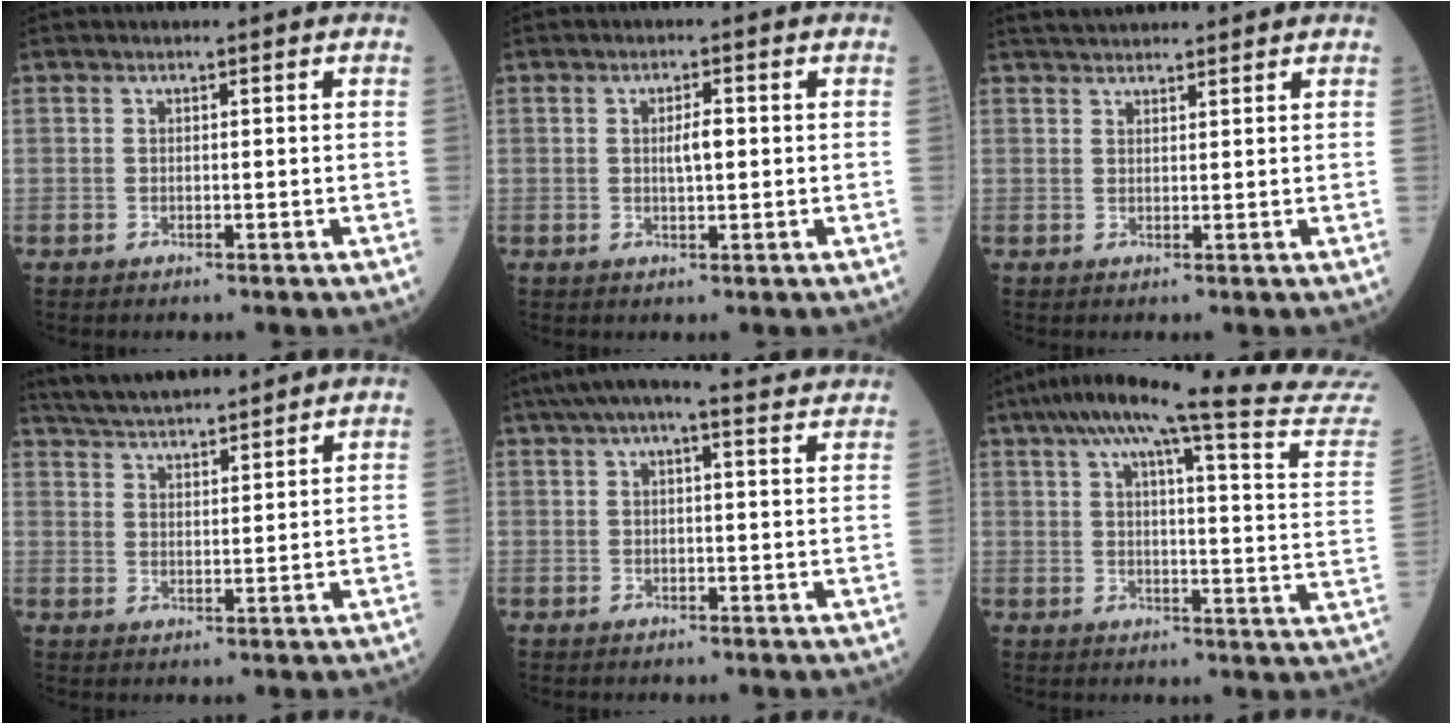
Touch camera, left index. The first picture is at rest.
{"total": 2.6, "force": [0.2, 0.6, 2.5], "torque": [-0.042, 0.001, 0.005]}
{"total": 6.5, "force": [6.0, 1.1, 2.1], "torque": [-0.031, 0.038, 0.093]}
{"total": 12.1, "force": [11.2, 1.3, 4.4], "torque": [-0.083, 0.021, 0.180]}
{"total": 11.4, "force": [9.8, 1.5, 5.6], "torque": [-0.093, 0.042, 0.130]}
{"total": 26.0, "force": [23.2, -0.9, 11.6], "torque": [-0.165, -0.068, 0.276]}